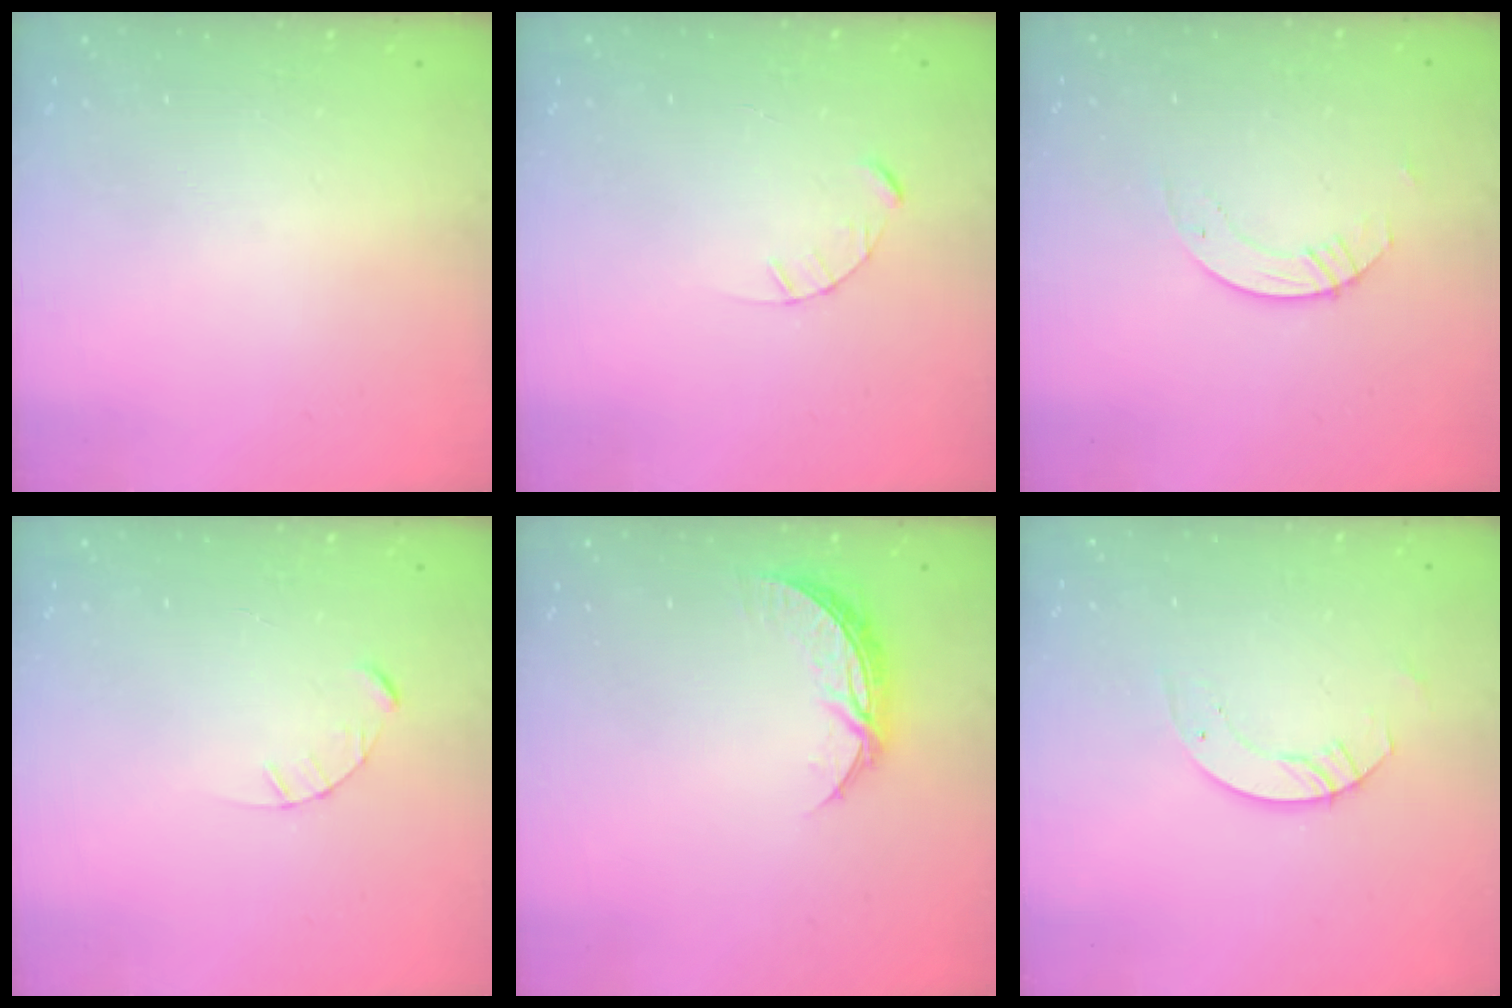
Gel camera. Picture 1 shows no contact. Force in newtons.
{"total": 2.4, "press": 2.4, "slide": 0.3}
{"total": 2.8, "press": 2.8, "slide": 0.2}
{"total": 2.4, "press": 2.4, "slide": 0.3}
{"total": 6.8, "press": 6.8, "slide": 0.3}
{"total": 3.3, "press": 3.3, "slide": 0.2}